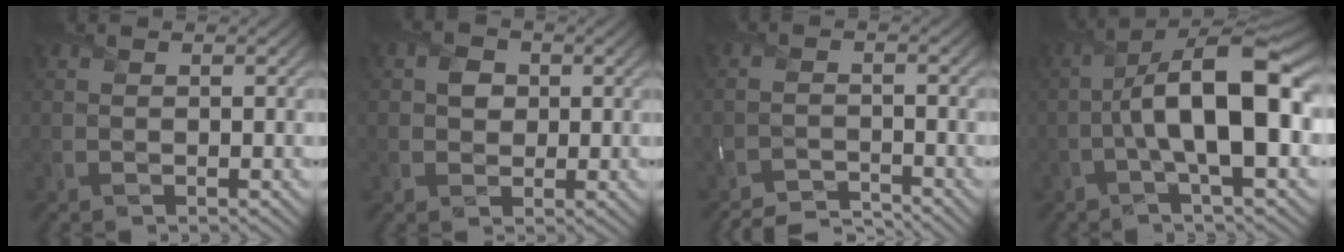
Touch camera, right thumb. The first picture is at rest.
{"total": 2.7, "force": [0.4, 2.5, 1.1], "torque": [-0.023, -0.001, 0.000]}
{"total": 4.6, "force": [-4.4, 0.5, 0.9], "torque": [-0.017, -0.006, -0.081]}
{"total": 13.2, "force": [-1.2, 4.3, 12.4], "torque": [-0.213, 0.011, -0.026]}